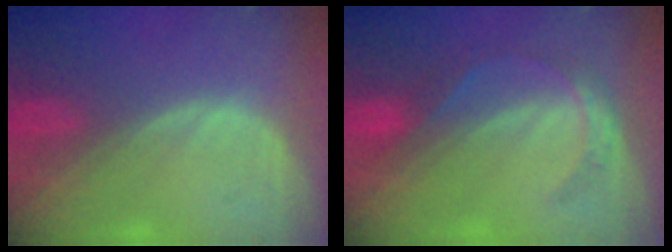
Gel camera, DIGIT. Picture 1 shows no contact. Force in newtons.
{"total": 4.5, "press": 4.4, "slide": 0.7}